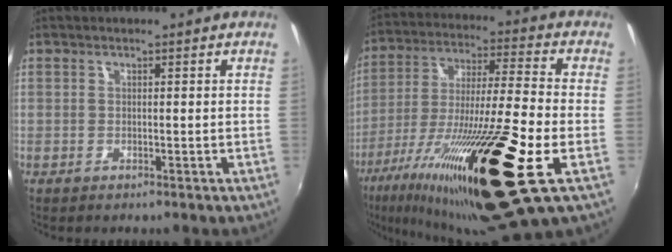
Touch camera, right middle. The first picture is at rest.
{"total": 29.0, "force": [-13.4, 2.6, 25.6], "torque": [-0.465, -0.057, -0.237]}